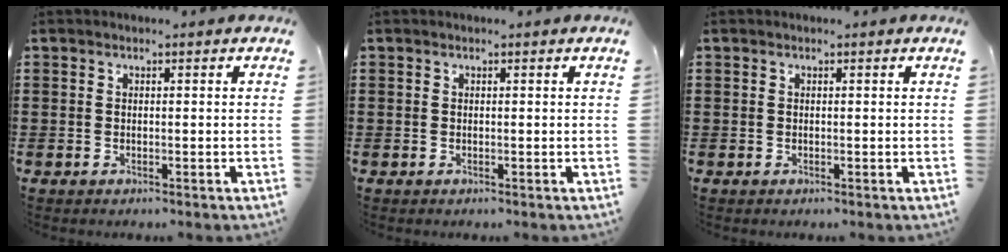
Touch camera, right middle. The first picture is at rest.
{"total": 0.0}
{"total": 0.0}